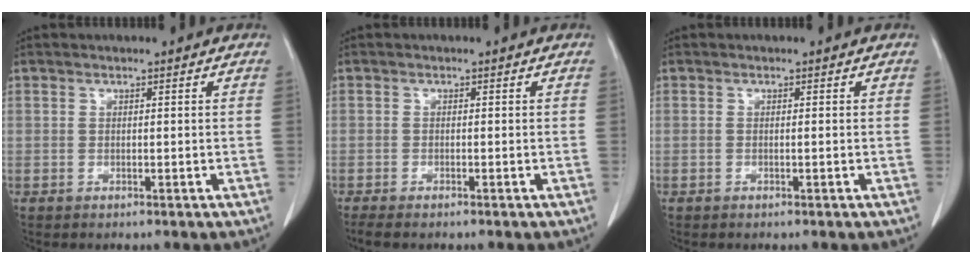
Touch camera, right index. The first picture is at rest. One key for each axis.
{"total": 0.7, "fx": -0.6, "fy": 0.0, "fz": 0.4, "tx": -0.009, "ty": -0.002, "tz": -0.011}
{"total": 0.0}